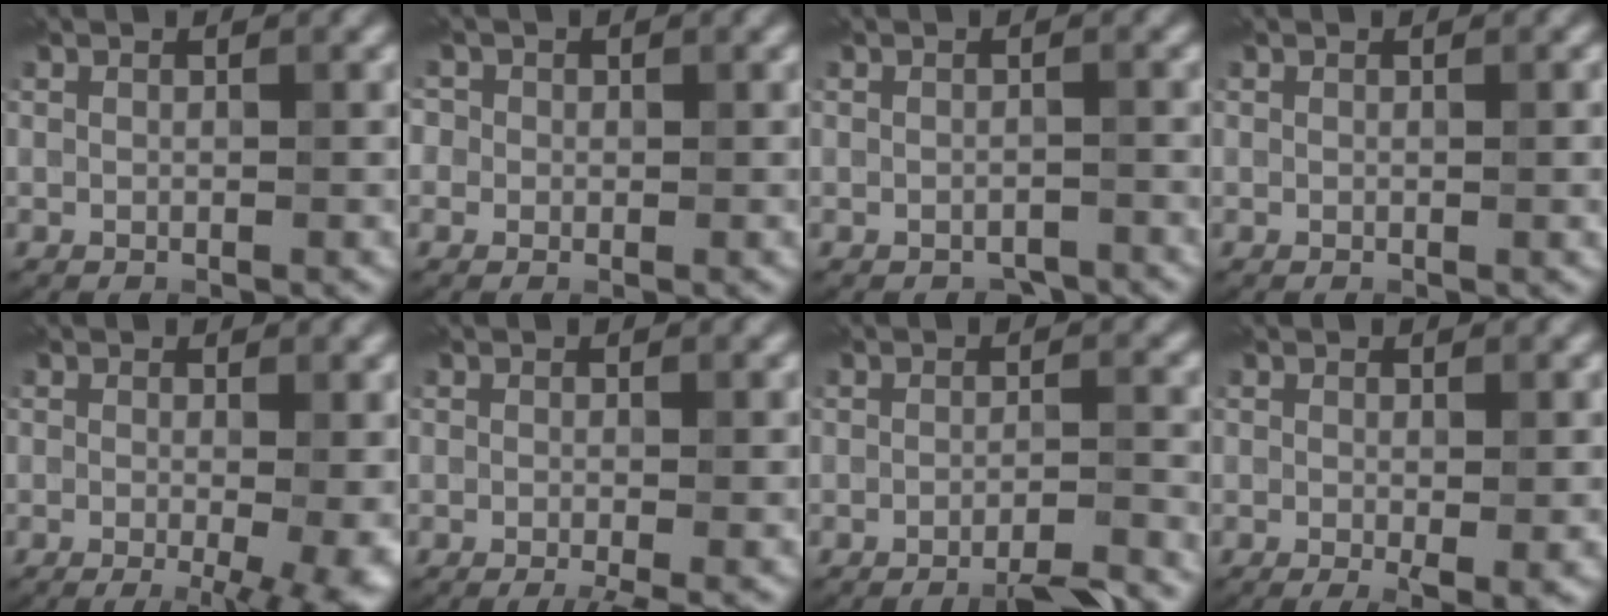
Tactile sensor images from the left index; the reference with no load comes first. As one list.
[{"total": 1.8, "force": [0.5, 1.7, 0.2], "torque": [0.018, 0.002, -0.015]}, {"total": 1.1, "force": [-1.0, 0.4, 0.1], "torque": [-0.001, 0.002, -0.017]}, {"total": 0.8, "force": [0.0, 0.2, 0.7], "torque": [-0.007, 0.000, -0.001]}, {"total": 6.9, "force": [-1.4, 2.5, 6.3], "torque": [-0.046, -0.004, -0.015]}, {"total": 1.9, "force": [-0.9, 0.4, 1.6], "torque": [-0.020, -0.006, -0.016]}, {"total": 3.1, "force": [-2.3, 0.5, 2.1], "torque": [-0.025, 0.000, -0.044]}, {"total": 2.5, "force": [-0.5, 0.5, 2.4], "torque": [-0.035, -0.011, -0.003]}]